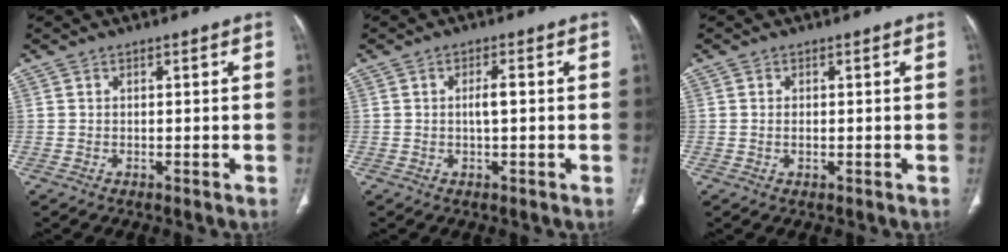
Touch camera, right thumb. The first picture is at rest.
{"total": 2.5, "force": [0.0, 0.7, 2.4], "torque": [-0.049, 0.005, 0.000]}
{"total": 1.1, "force": [0.0, 0.6, 0.9], "torque": [-0.019, -0.002, 0.001]}